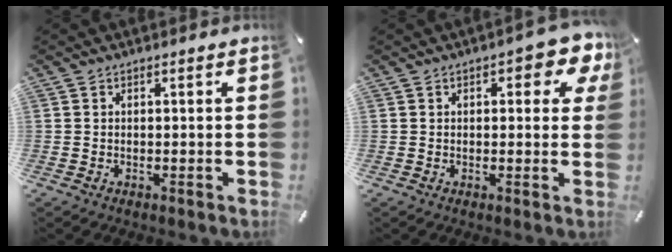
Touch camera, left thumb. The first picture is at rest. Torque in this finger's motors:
{"motor_torque": [0.23, 0.10, 0.25, 0.15, 0.02]}